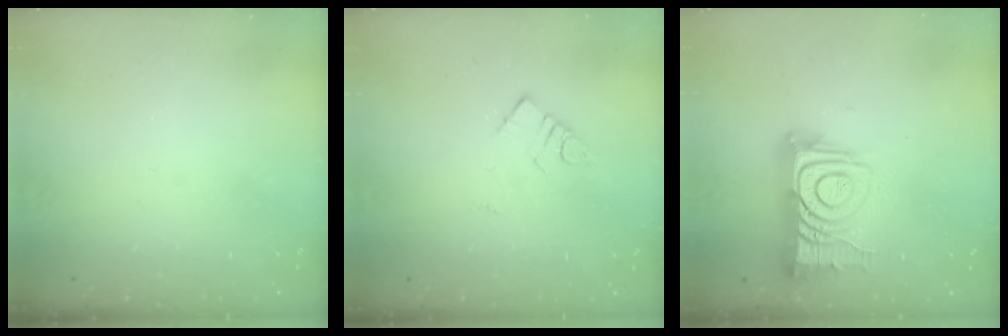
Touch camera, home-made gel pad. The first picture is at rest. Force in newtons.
{"total": 4.3, "press": 4.3, "slide": 0.5}
{"total": 14.2, "press": 14.2, "slide": 1.2}